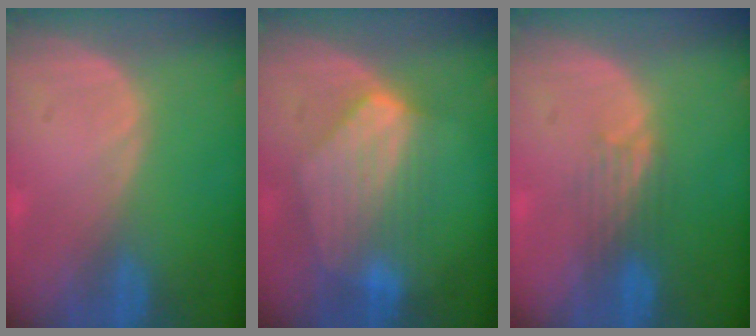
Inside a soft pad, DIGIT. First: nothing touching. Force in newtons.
{"total": 7.9, "press": 7.6, "slide": 2.2}
{"total": 3.7, "press": 3.2, "slide": 1.8}